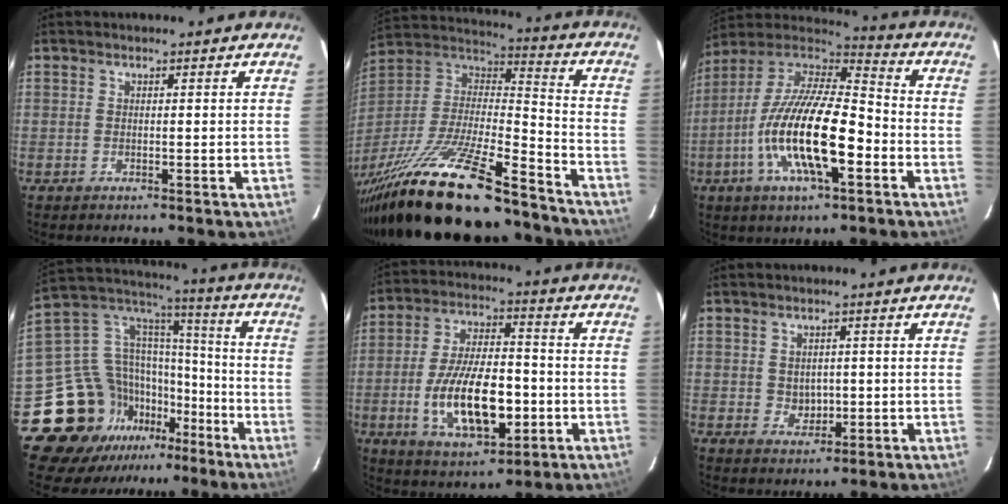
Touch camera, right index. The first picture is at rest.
{"total": 32.1, "force": [-24.7, 7.0, 19.2], "torque": [-0.364, -0.050, -0.398]}
{"total": 21.4, "force": [-6.6, 7.1, 19.1], "torque": [-0.367, -0.021, -0.132]}
{"total": 18.6, "force": [-12.4, 12.8, 5.4], "torque": [-0.122, 0.064, -0.202]}
{"total": 16.6, "force": [-4.1, 7.4, 14.4], "torque": [-0.279, -0.003, -0.058]}
{"total": 3.4, "force": [0.0, 3.0, 1.6], "torque": [-0.026, 0.003, 0.008]}